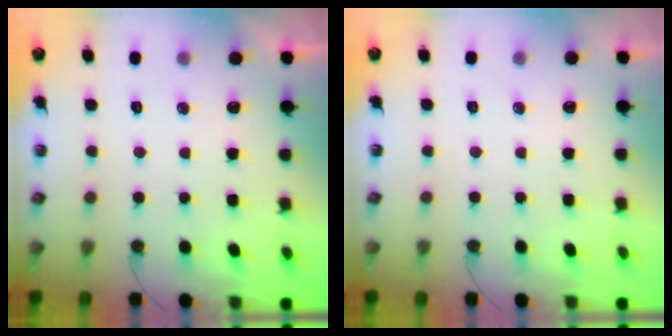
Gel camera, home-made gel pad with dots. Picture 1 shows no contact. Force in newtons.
{"total": 0.0}